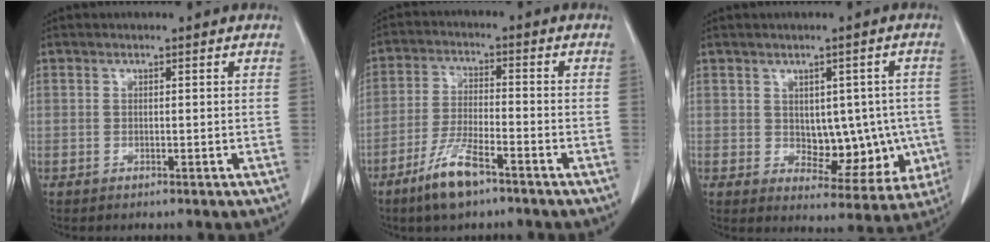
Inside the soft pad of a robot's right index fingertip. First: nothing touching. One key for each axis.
{"total": 7.7, "fx": -5.1, "fy": 1.5, "fz": 5.5, "tx": -0.113, "ty": -0.010, "tz": -0.095}
{"total": 10.0, "fx": -0.6, "fy": 5.9, "fz": 8.0, "tx": -0.082, "ty": 0.015, "tz": 0.012}